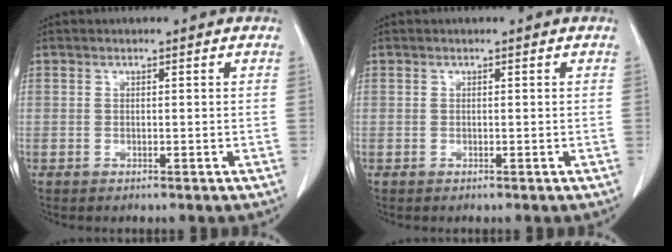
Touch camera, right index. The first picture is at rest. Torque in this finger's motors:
{"motor_torque": [0.00, 0.00, 0.00, 0.00]}